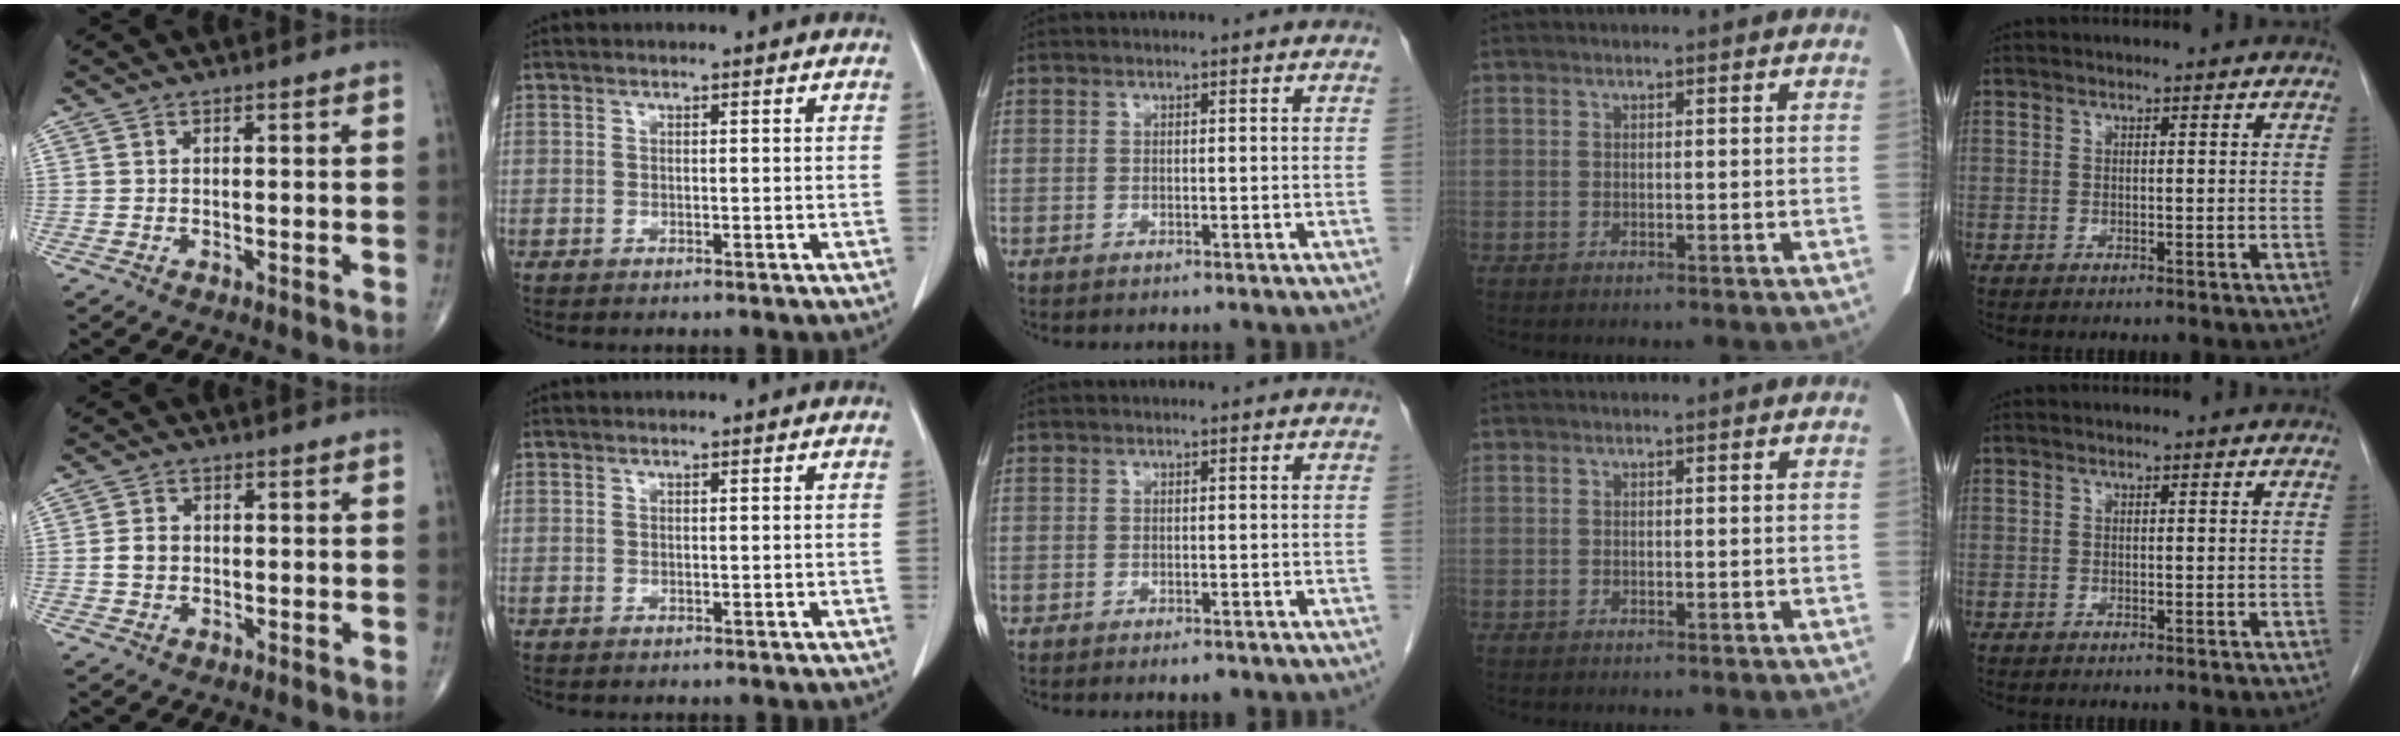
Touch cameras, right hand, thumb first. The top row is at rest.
{"thumb": {"total": 2.6, "force": [-0.2, 2.1, 1.6], "torque": [-0.027, 0.007, -0.006]}, "middle": {"total": 1.4, "force": [-0.9, 0.6, 0.9], "torque": [-0.012, -0.001, -0.007]}}